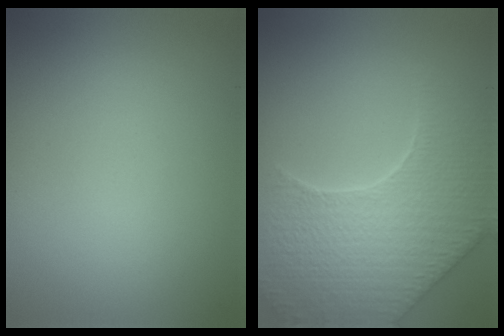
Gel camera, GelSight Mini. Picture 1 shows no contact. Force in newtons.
{"total": 7.5, "press": 6.2, "slide": 4.2}